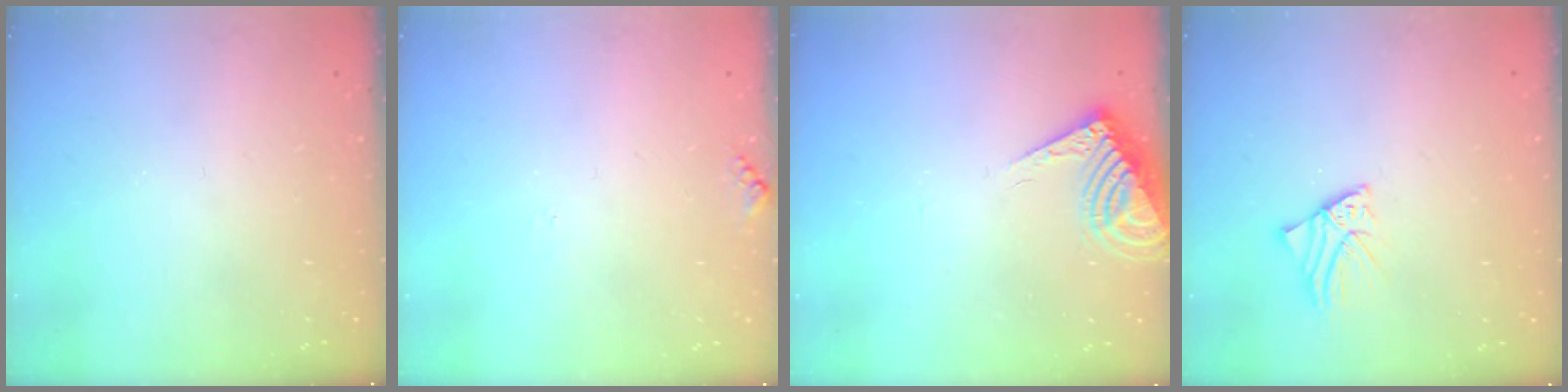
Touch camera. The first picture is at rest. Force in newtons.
{"total": 4.2, "press": 4.2, "slide": 0.6}
{"total": 9.0, "press": 8.9, "slide": 0.5}
{"total": 3.1, "press": 3.1, "slide": 0.4}